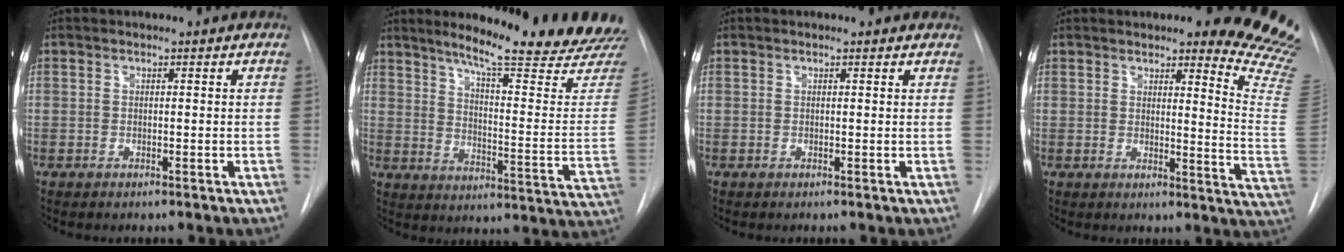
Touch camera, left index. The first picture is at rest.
{"total": 22.7, "force": [20.1, -0.8, 10.4], "torque": [-0.147, -0.100, 0.255]}
{"total": 1.8, "force": [1.7, 0.5, 0.5], "torque": [-0.014, 0.009, 0.010]}
{"total": 13.1, "force": [11.6, 0.1, 6.1], "torque": [-0.064, -0.117, 0.107]}